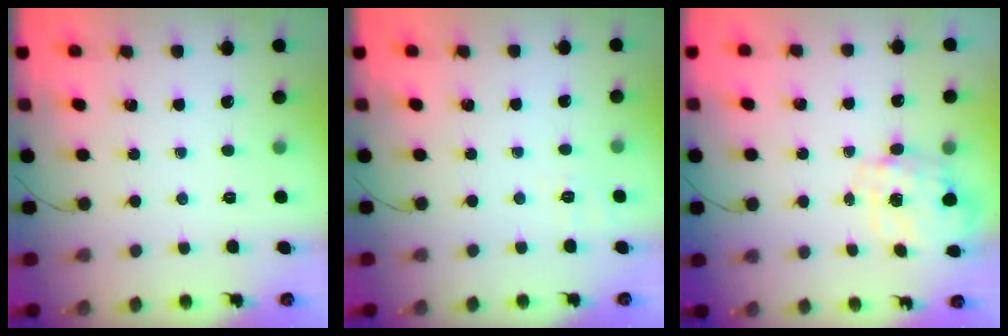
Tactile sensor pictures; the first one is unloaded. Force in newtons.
{"total": 2.0, "press": 0.4, "slide": 1.9}
{"total": 2.8, "press": 2.6, "slide": 0.8}